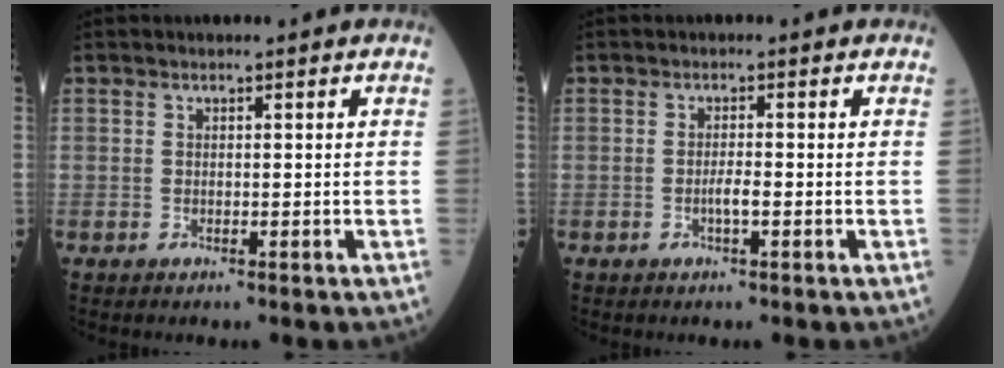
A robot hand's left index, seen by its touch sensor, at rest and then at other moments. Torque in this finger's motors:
{"motor_torque": [0.42, 0.26, 0.00, 0.01]}